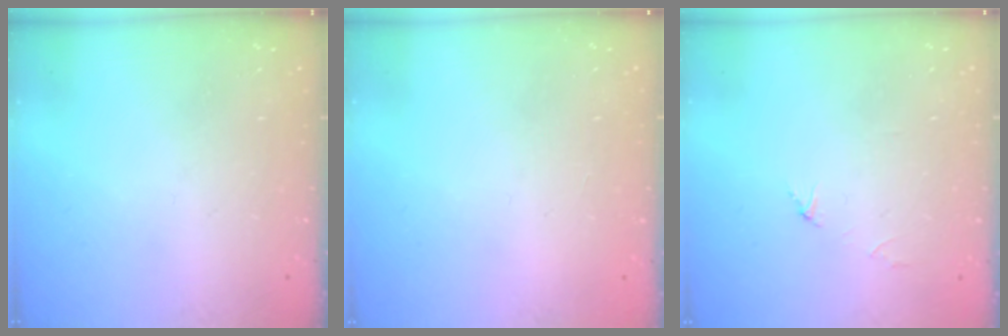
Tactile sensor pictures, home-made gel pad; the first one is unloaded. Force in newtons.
{"total": 2.2, "press": 2.2, "slide": 0.1}
{"total": 2.9, "press": 2.9, "slide": 0.3}